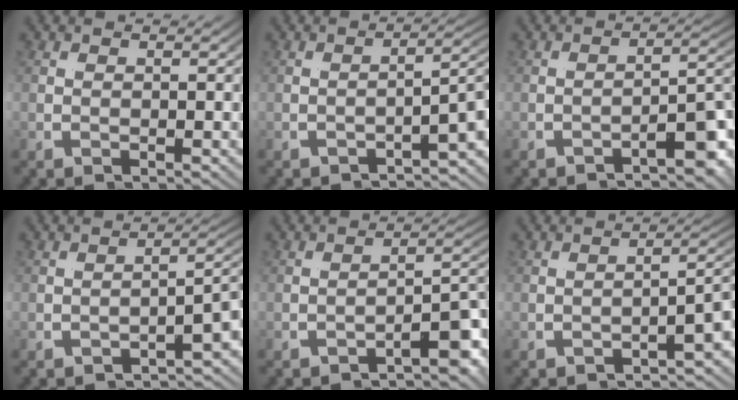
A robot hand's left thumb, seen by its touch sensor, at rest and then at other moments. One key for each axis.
{"total": 3.9, "fx": -2.2, "fy": -0.6, "fz": 3.2, "tx": -0.051, "ty": 0.009, "tz": -0.027}
{"total": 3.7, "fx": -2.0, "fy": -1.5, "fz": 2.7, "tx": -0.041, "ty": 0.018, "tz": -0.030}
{"total": 3.9, "fx": -2.1, "fy": -0.5, "fz": 3.2, "tx": -0.056, "ty": 0.006, "tz": -0.025}
{"total": 3.8, "fx": -2.1, "fy": -1.3, "fz": 2.9, "tx": -0.042, "ty": 0.017, "tz": -0.033}
{"total": 3.6, "fx": -2.0, "fy": -0.8, "fz": 2.9, "tx": -0.049, "ty": 0.008, "tz": -0.024}